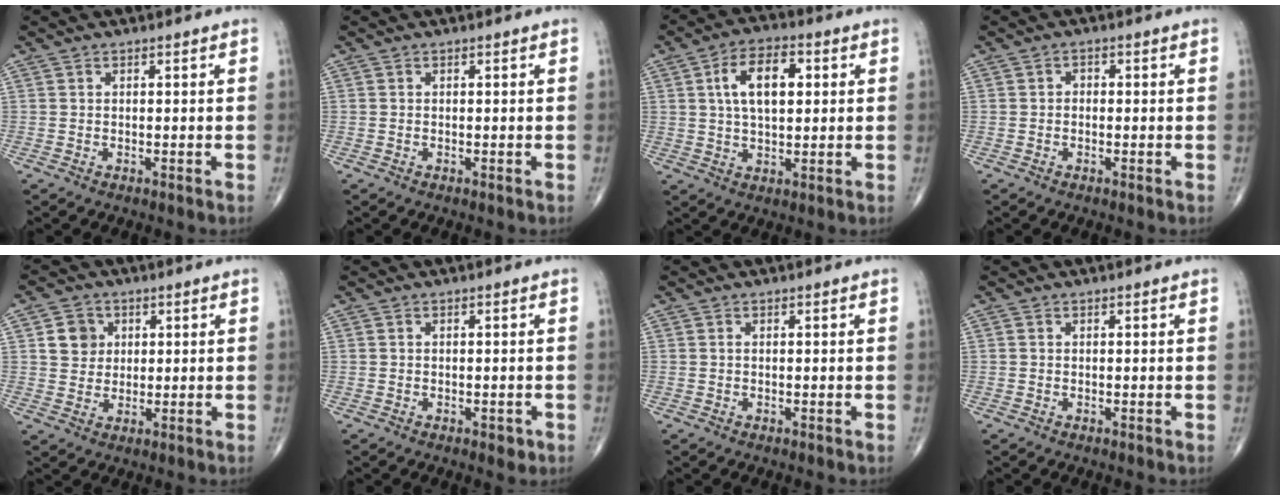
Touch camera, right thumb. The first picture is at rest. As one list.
[{"total": 0.0}, {"total": 10.2, "force": [2.3, 5.4, 8.3], "torque": [-0.132, 0.008, 0.037]}, {"total": 1.0, "force": [-0.2, 0.8, 0.5], "torque": [0.003, 0.004, -0.010]}, {"total": 5.6, "force": [1.6, 4.9, 2.0], "torque": [-0.009, -0.003, 0.026]}, {"total": 1.5, "force": [-0.7, 0.8, 1.1], "torque": [-0.009, 0.000, -0.009]}, {"total": 0.0}, {"total": 0.0}]